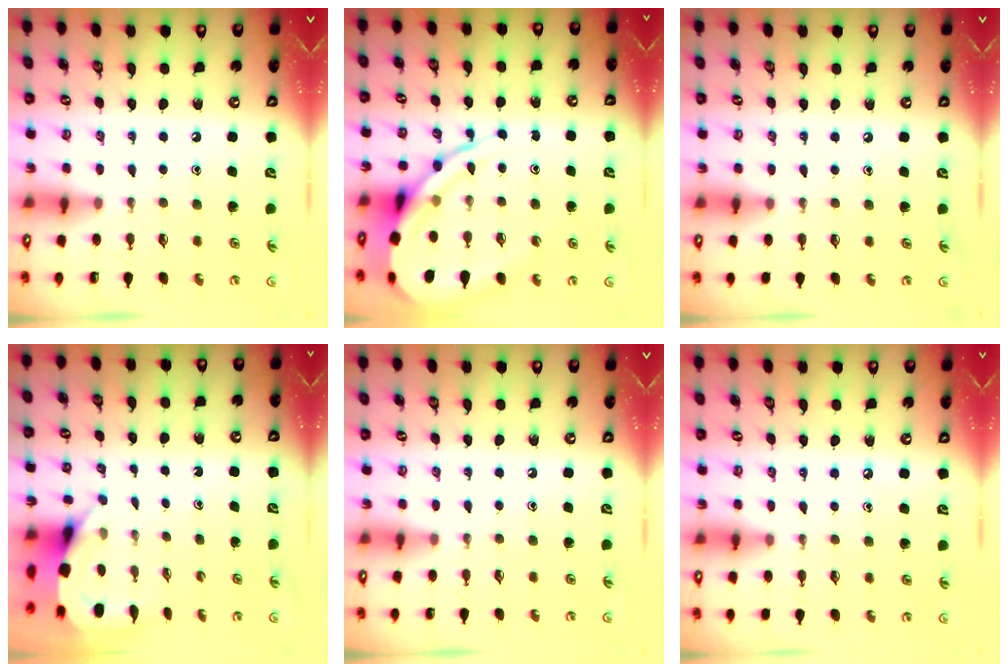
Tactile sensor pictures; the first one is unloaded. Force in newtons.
{"total": 14.3, "press": 14.2, "slide": 1.3}
{"total": 0.0}
{"total": 3.9, "press": 3.9, "slide": 0.3}
{"total": 0.0}
{"total": 2.9, "press": 2.8, "slide": 0.4}